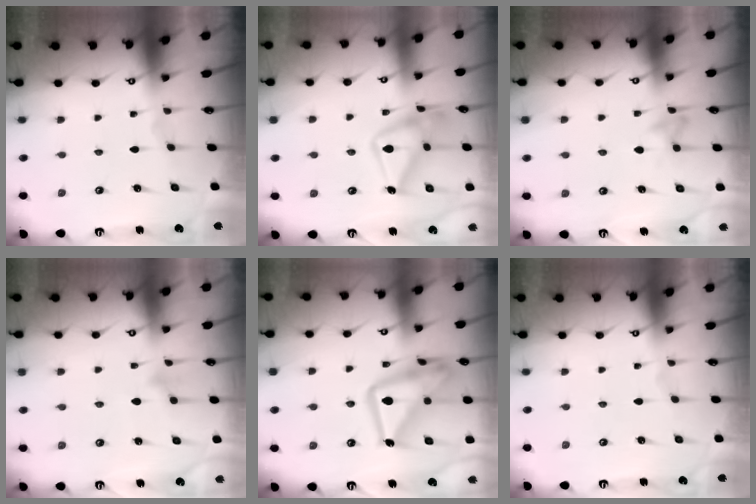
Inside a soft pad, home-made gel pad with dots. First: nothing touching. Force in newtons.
{"total": 16.3, "press": 16.3, "slide": 1.2}
{"total": 6.7, "press": 6.6, "slide": 1.2}
{"total": 7.7, "press": 7.4, "slide": 2.1}
{"total": 18.9, "press": 18.8, "slide": 1.5}
{"total": 0.0}